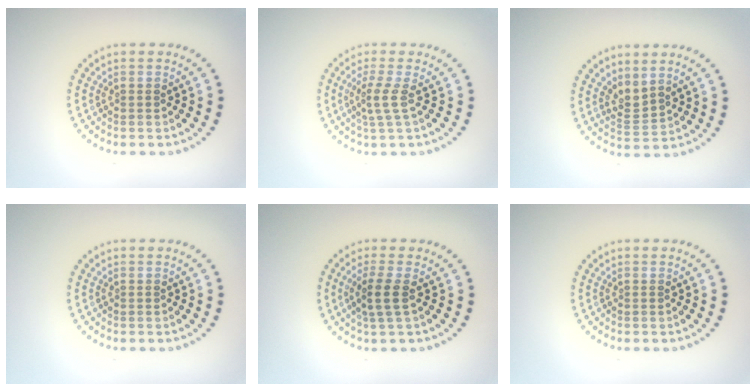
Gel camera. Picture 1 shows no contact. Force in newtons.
{"total": 2.2, "press": 1.6, "slide": 1.6}
{"total": 2.2, "press": 1.5, "slide": 1.6}
{"total": 0.0}
{"total": 2.3, "press": 2.0, "slide": 1.2}
{"total": 0.0}